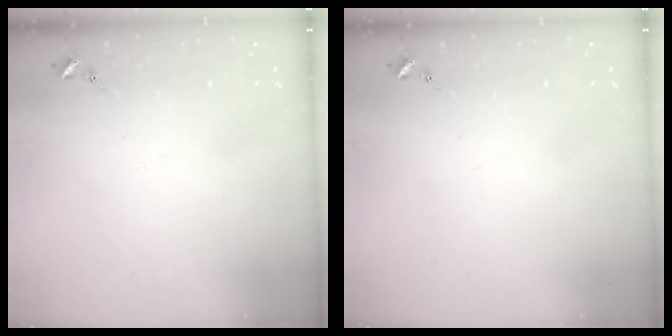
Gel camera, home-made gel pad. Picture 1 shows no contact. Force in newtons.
{"total": 0.0}